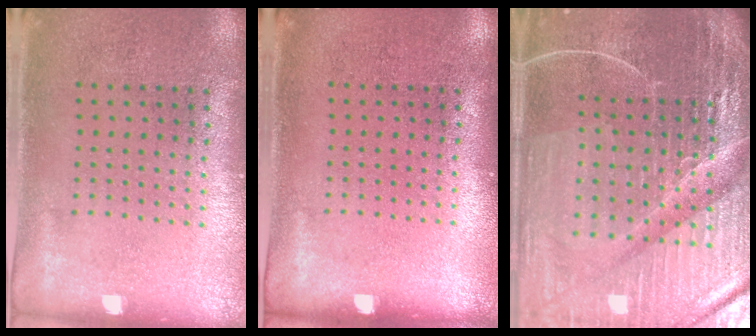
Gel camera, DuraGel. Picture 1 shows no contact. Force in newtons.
{"total": 0.0}
{"total": 7.1, "press": 6.2, "slide": 3.5}